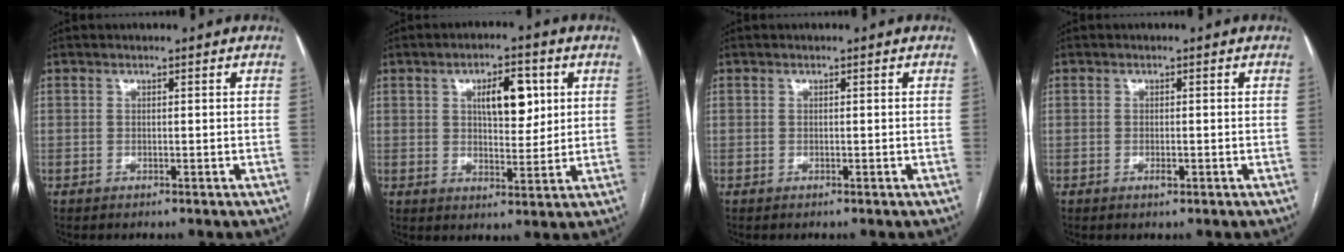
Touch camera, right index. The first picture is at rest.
{"total": 7.6, "force": [2.5, 3.3, 6.4], "torque": [-0.095, 0.007, 0.042]}
{"total": 0.0}
{"total": 1.2, "force": [-0.5, 0.4, 1.0], "torque": [-0.019, -0.001, -0.006]}